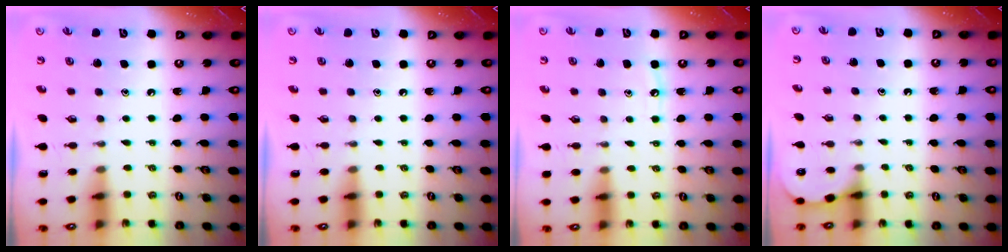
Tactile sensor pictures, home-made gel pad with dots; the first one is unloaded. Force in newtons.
{"total": 0.0}
{"total": 4.9, "press": 4.9, "slide": 0.5}
{"total": 2.5, "press": 2.5, "slide": 0.2}